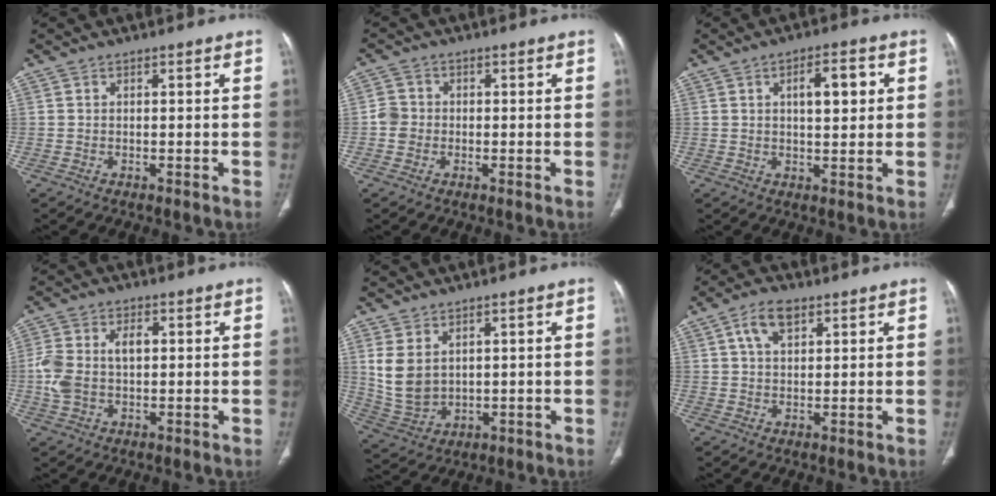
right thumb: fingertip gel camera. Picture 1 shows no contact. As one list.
[{"total": 3.1, "force": [-0.4, 2.9, 1.1], "torque": [-0.009, 0.008, -0.013]}, {"total": 6.8, "force": [1.9, 2.7, 5.9], "torque": [-0.079, -0.001, 0.031]}, {"total": 9.0, "force": [0.6, 5.5, 7.1], "torque": [-0.159, 0.018, 0.015]}, {"total": 8.4, "force": [2.1, 6.1, 5.4], "torque": [-0.102, -0.010, 0.065]}, {"total": 5.7, "force": [2.7, 3.1, 3.9], "torque": [-0.066, -0.001, 0.049]}]